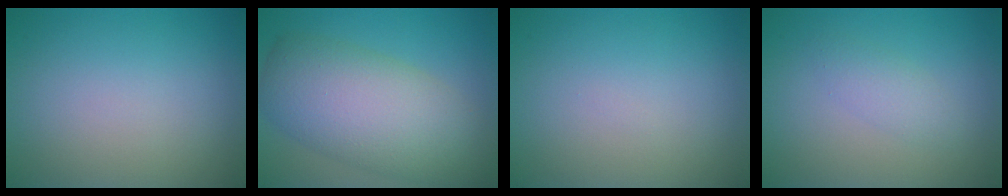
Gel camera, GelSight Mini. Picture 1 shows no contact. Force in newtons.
{"total": 9.3, "press": 9.3, "slide": 0.3}
{"total": 0.0}
{"total": 1.7, "press": 1.7, "slide": 0.1}